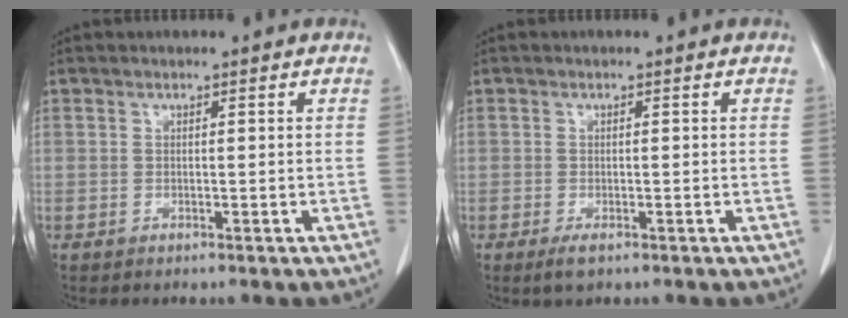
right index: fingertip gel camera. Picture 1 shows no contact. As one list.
[{"total": 1.9, "force": [-1.1, 0.7, 1.4], "torque": [-0.027, -0.003, -0.016]}]